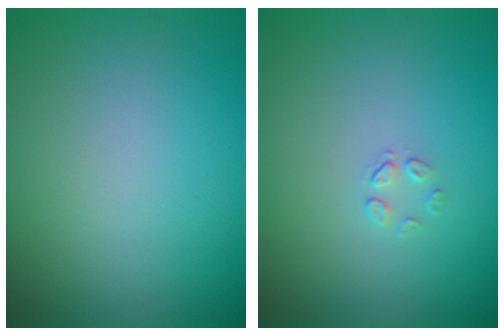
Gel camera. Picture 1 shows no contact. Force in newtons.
{"total": 0.7, "press": 0.4, "slide": 0.6}